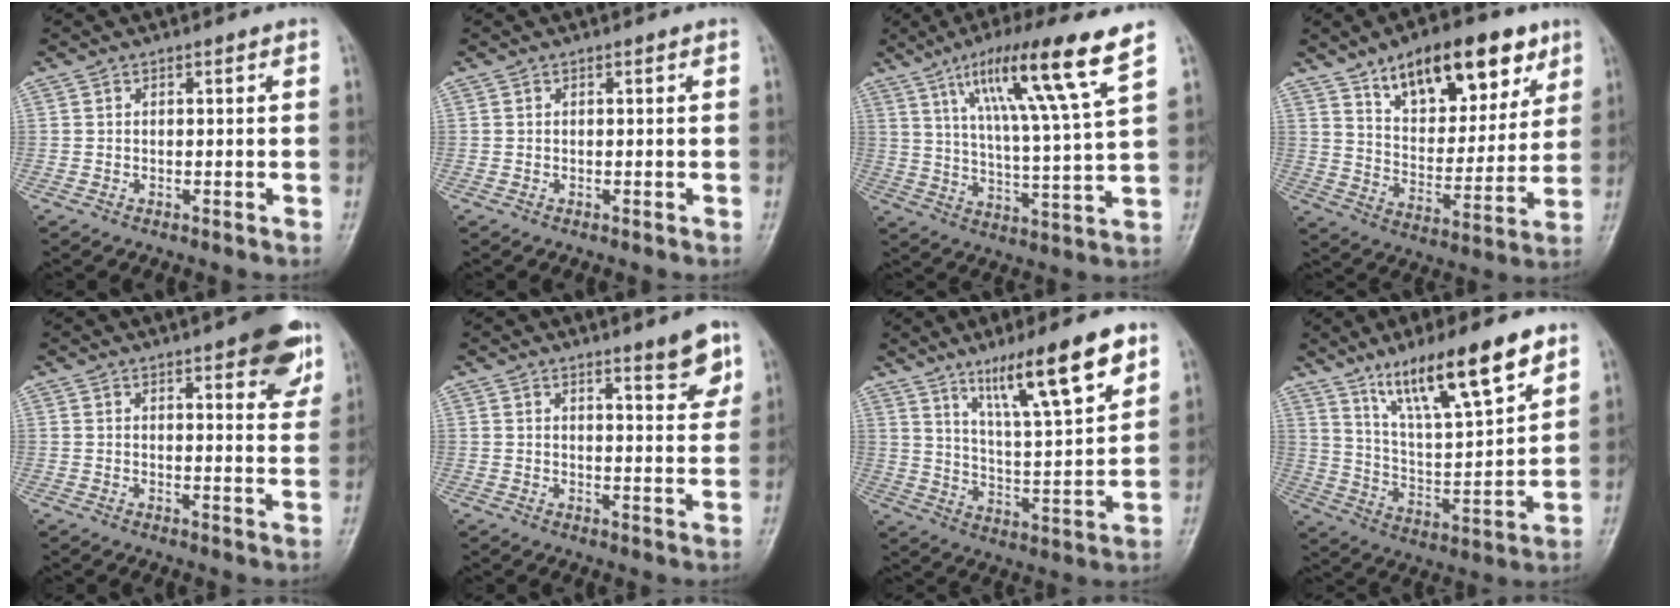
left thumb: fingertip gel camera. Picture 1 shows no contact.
{"total": 0.0}
{"total": 16.7, "force": [9.1, 0.7, 13.9], "torque": [-0.234, -0.036, 0.153]}
{"total": 19.6, "force": [11.3, 9.4, 12.9], "torque": [-0.141, -0.046, 0.184]}
{"total": 11.1, "force": [6.5, 3.5, 8.2], "torque": [-0.070, -0.025, 0.077]}
{"total": 6.3, "force": [4.2, 1.3, 4.5], "torque": [-0.048, -0.028, 0.054]}
{"total": 16.6, "force": [9.9, 2.7, 13.0], "torque": [-0.200, -0.046, 0.172]}
{"total": 17.7, "force": [11.4, 3.7, 13.0], "torque": [-0.201, -0.051, 0.208]}